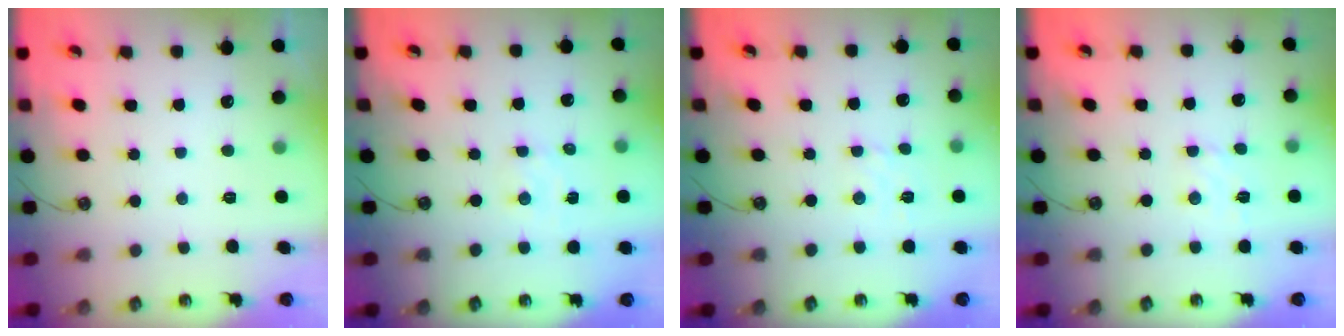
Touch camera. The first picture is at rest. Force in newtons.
{"total": 2.6, "press": 2.6, "slide": 0.4}
{"total": 1.5, "press": 1.4, "slide": 0.6}
{"total": 3.1, "press": 3.1, "slide": 0.5}